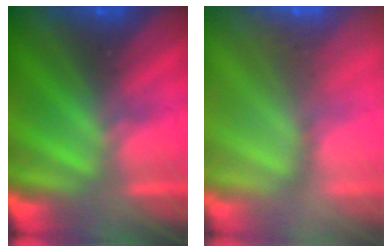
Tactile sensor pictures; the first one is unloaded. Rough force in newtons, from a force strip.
{"total": 2.5}